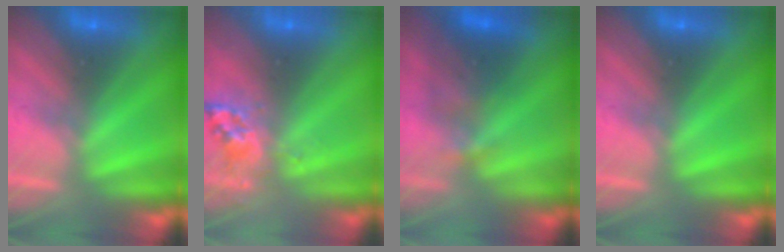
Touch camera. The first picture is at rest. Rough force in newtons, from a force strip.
{"total": 2.6}
{"total": 3.5}
{"total": 0.0}